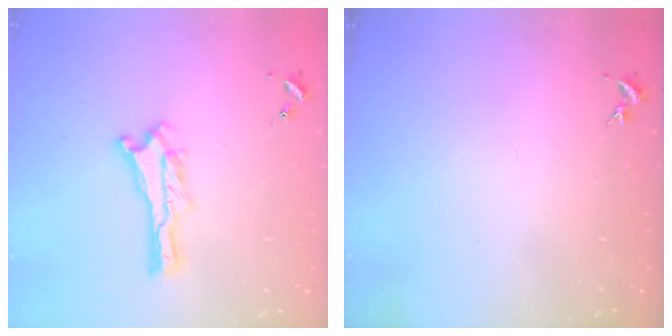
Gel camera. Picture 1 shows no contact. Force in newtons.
{"total": 0.0}